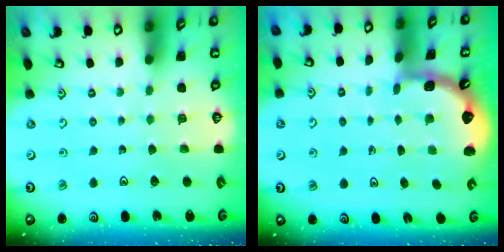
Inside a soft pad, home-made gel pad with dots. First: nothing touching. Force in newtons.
{"total": 1.7, "press": 1.7, "slide": 0.2}